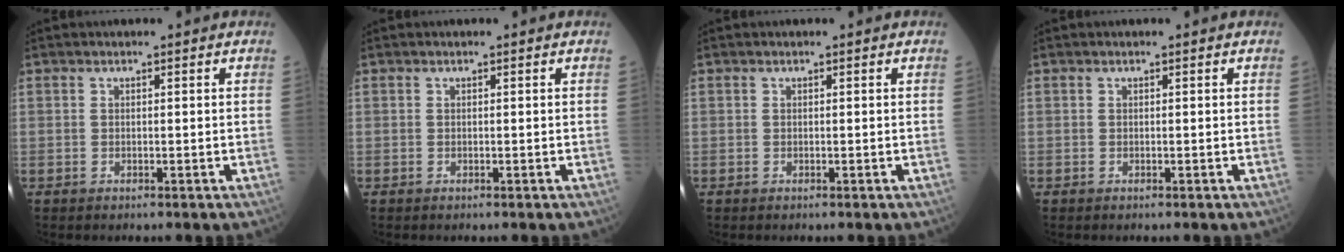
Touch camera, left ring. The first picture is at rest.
{"total": 0.0}
{"total": 0.0}
{"total": 0.0}